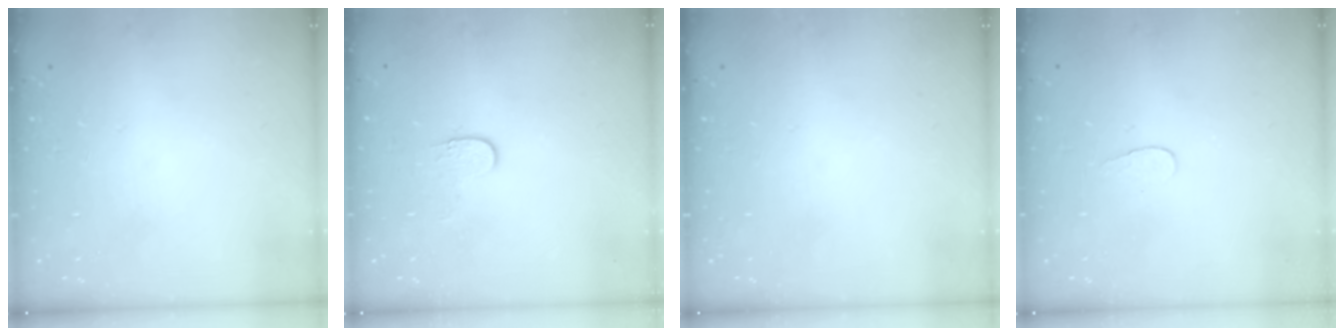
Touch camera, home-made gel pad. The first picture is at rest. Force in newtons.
{"total": 4.3, "press": 4.3, "slide": 0.5}
{"total": 0.0}
{"total": 3.9, "press": 3.9, "slide": 0.4}